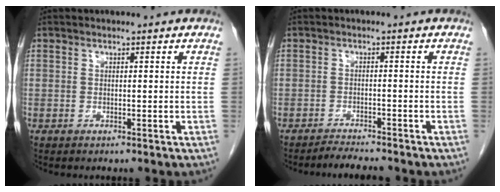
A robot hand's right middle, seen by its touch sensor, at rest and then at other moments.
{"total": 3.1, "force": [-3.1, -0.2, 0.7], "torque": [-0.018, -0.015, -0.050]}